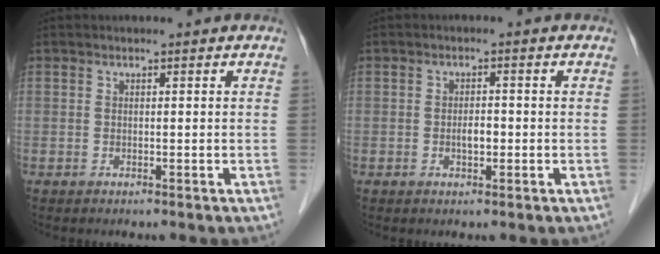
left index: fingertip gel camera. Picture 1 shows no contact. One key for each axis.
{"total": 2.0, "fx": -0.5, "fy": 0.9, "fz": 1.7, "tx": -0.029, "ty": 0.003, "tz": -0.008}